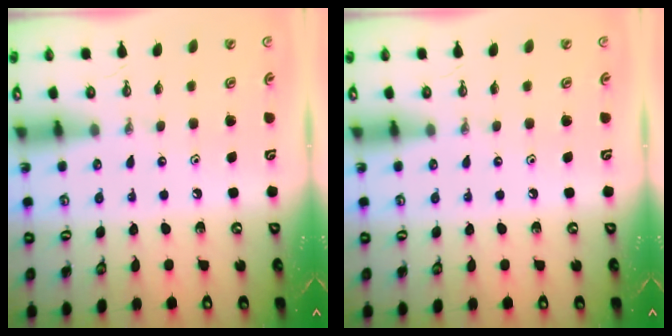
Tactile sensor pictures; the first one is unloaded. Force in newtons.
{"total": 0.0}